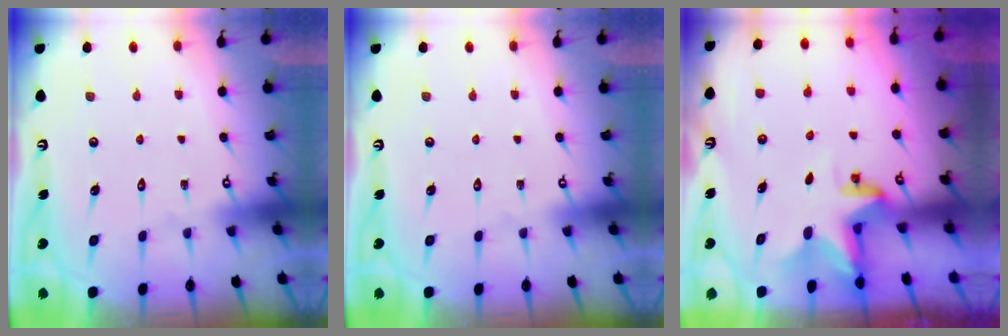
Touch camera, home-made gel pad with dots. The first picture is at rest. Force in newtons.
{"total": 0.0}
{"total": 2.9, "press": 2.9, "slide": 0.2}